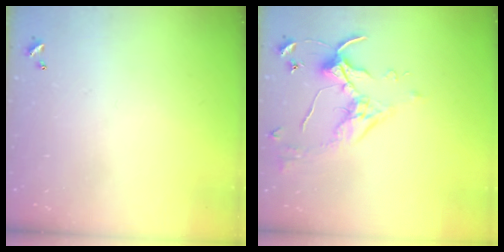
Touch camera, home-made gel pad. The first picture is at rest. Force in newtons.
{"total": 4.0, "press": 3.9, "slide": 0.5}